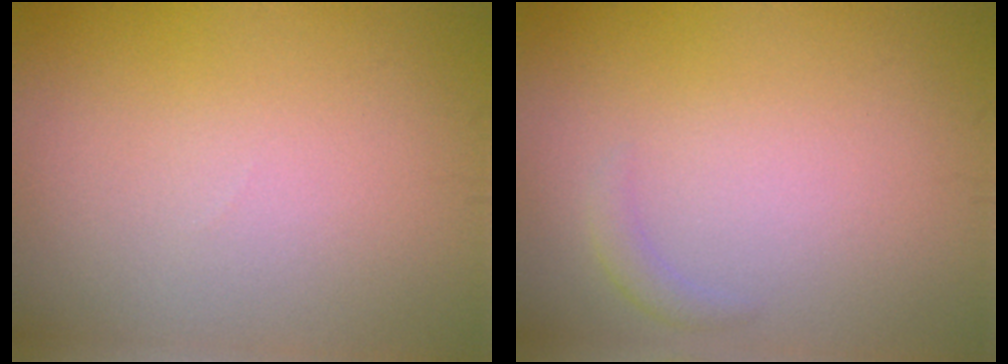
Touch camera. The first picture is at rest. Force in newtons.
{"total": 1.0, "press": 1.0, "slide": 0.1}